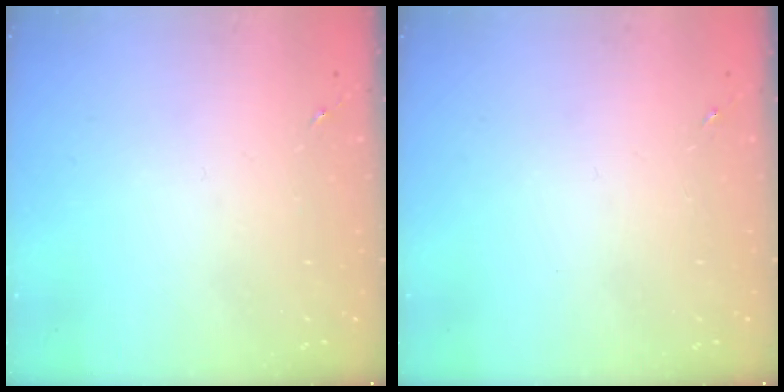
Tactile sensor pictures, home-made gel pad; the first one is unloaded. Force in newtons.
{"total": 0.0}